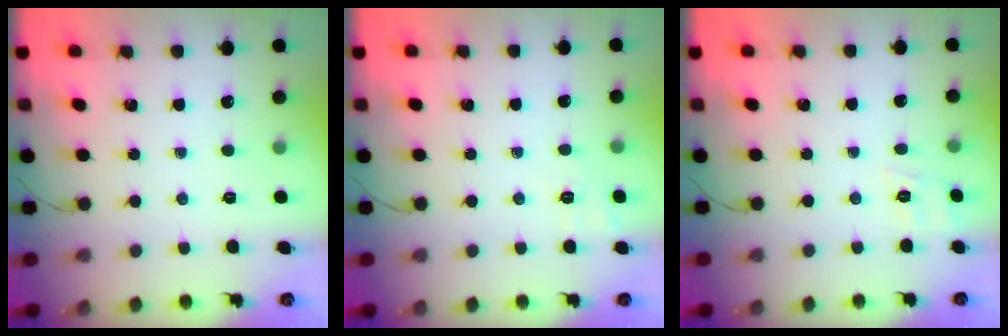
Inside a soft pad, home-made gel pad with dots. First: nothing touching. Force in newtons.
{"total": 2.6, "press": 1.9, "slide": 1.8}
{"total": 3.4, "press": 2.9, "slide": 1.7}